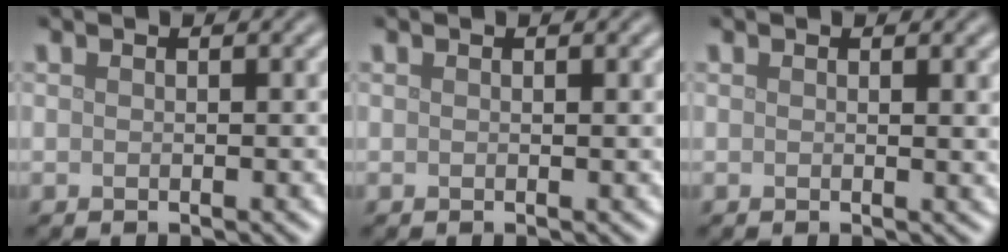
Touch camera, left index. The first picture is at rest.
{"total": 0.0}
{"total": 1.1, "force": [0.5, 0.3, 0.9], "torque": [-0.008, -0.001, 0.006]}